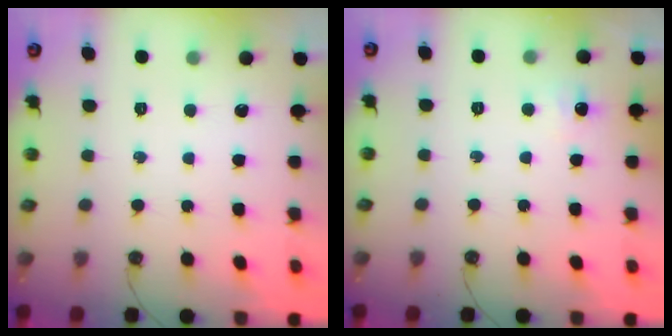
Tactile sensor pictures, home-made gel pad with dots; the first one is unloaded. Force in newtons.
{"total": 4.7, "press": 4.7, "slide": 0.3}